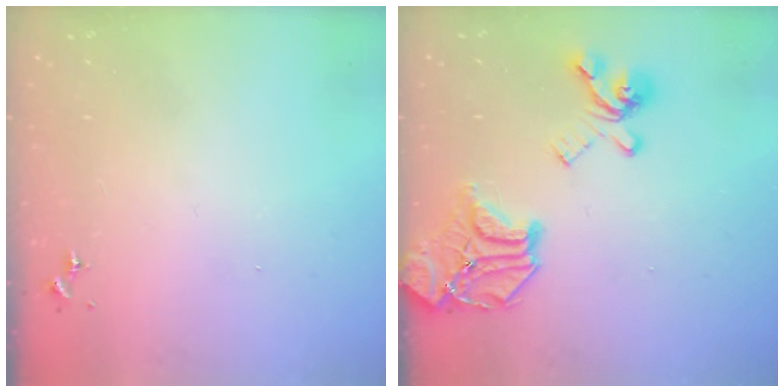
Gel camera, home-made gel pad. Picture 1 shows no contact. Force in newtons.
{"total": 20.3, "press": 20.2, "slide": 2.2}